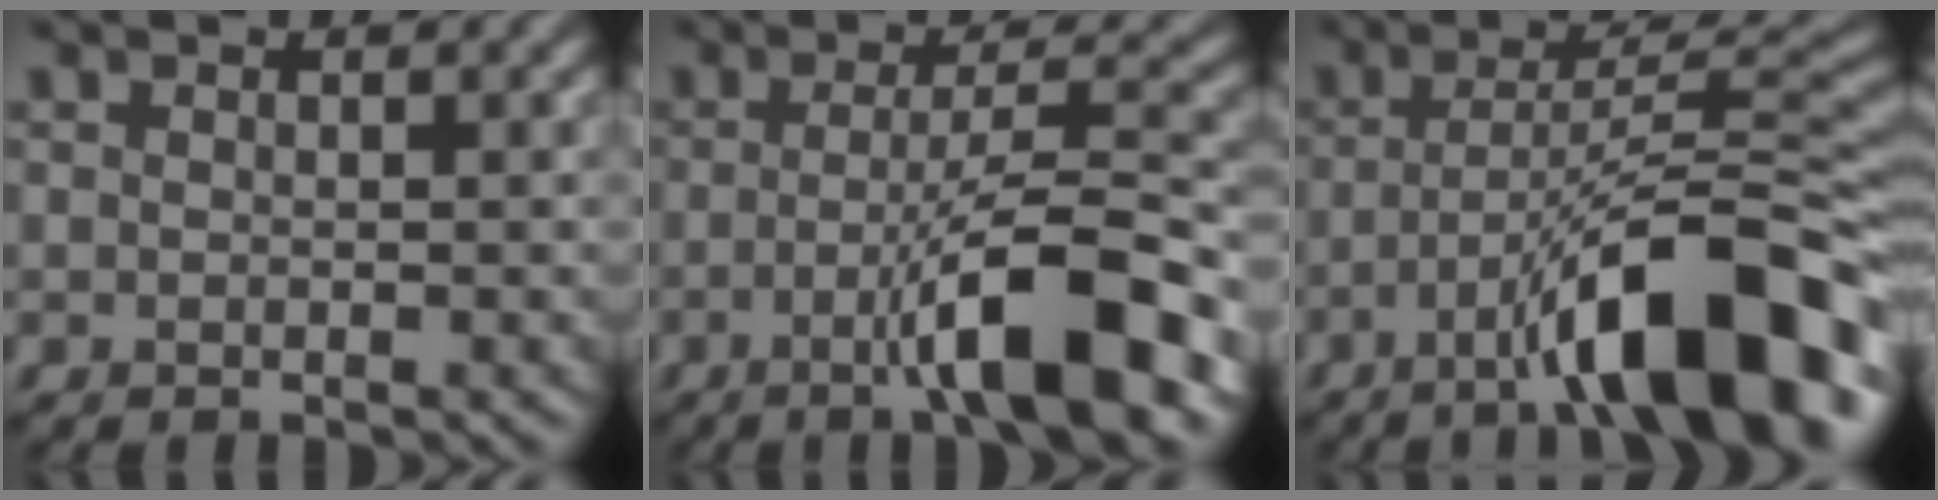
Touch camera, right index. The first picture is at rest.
{"total": 8.6, "force": [-2.9, 1.4, 7.9], "torque": [-0.121, 0.010, -0.054]}
{"total": 11.7, "force": [-5.9, 2.4, 9.8], "torque": [-0.141, 0.021, -0.095]}